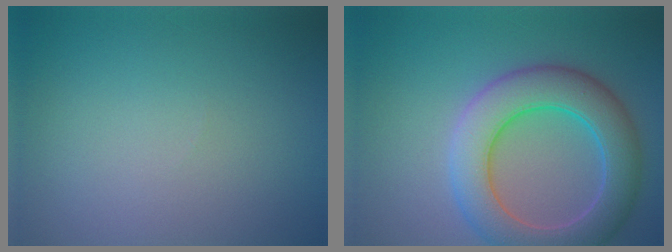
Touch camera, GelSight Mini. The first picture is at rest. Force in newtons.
{"total": 7.5, "press": 7.5, "slide": 0.4}